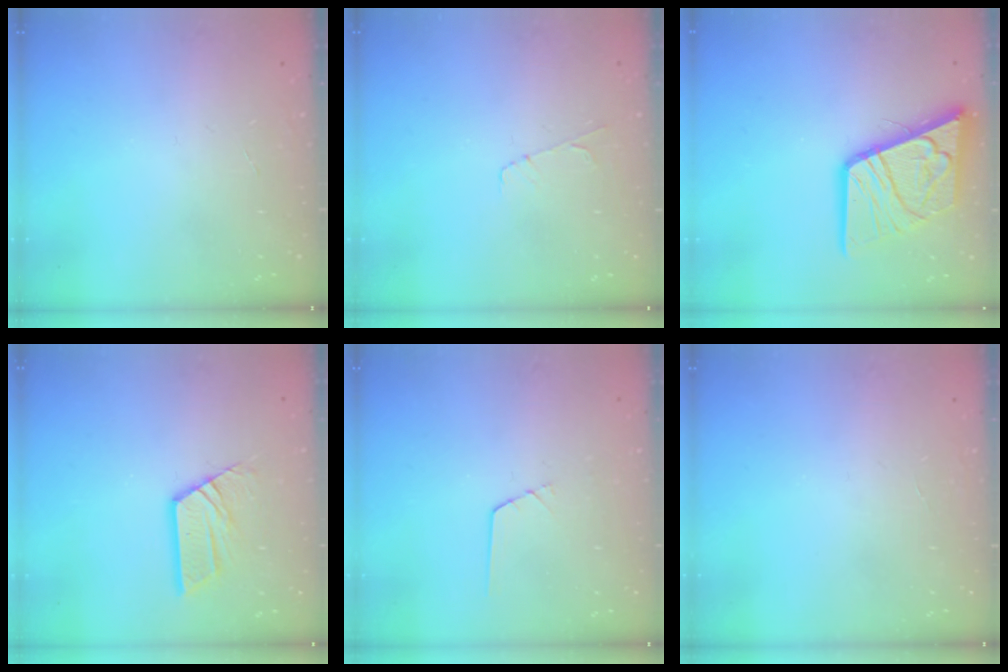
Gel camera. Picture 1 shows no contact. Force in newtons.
{"total": 3.9, "press": 3.9, "slide": 0.5}
{"total": 19.6, "press": 19.4, "slide": 2.4}
{"total": 9.5, "press": 9.5, "slide": 0.8}
{"total": 0.5, "press": 0.5, "slide": 0.2}
{"total": 0.0}